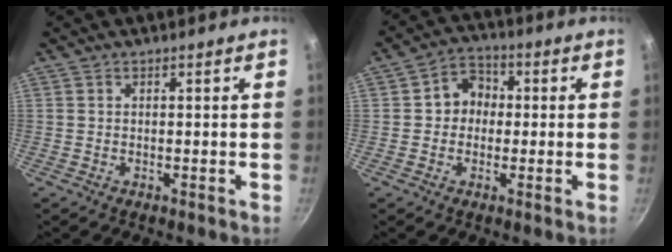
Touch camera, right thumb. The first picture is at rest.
{"total": 6.5, "force": [0.1, 5.6, 3.2], "torque": [-0.009, 0.014, -0.009]}